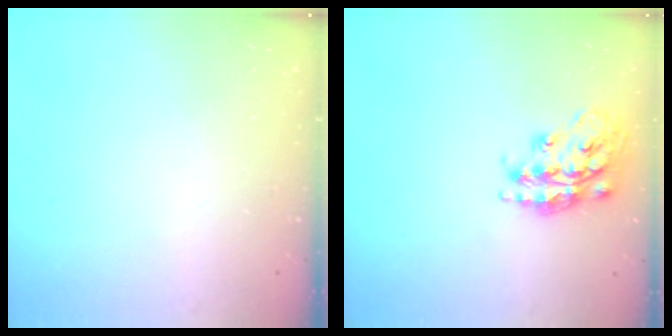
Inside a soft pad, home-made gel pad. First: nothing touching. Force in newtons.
{"total": 17.1, "press": 17.1, "slide": 1.0}